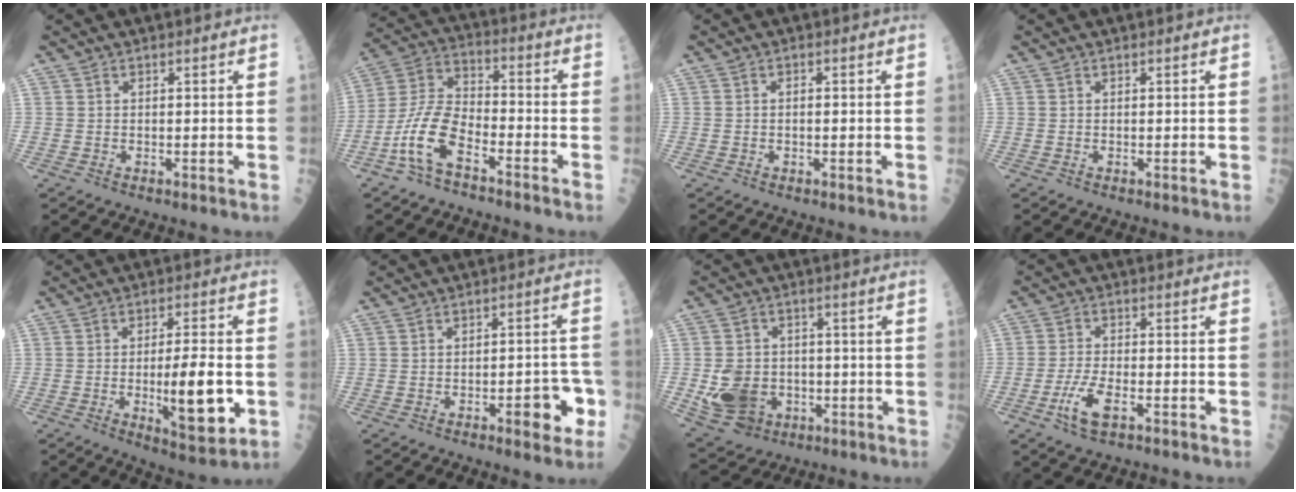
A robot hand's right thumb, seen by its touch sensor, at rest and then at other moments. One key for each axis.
{"total": 11.4, "fx": -5.8, "fy": 5.0, "fz": 8.4, "tx": -0.182, "ty": 0.048, "tz": -0.117}
{"total": 1.1, "fx": 0.0, "fy": 0.4, "fz": 1.0, "tx": -0.019, "ty": 0.003, "tz": -0.001}
{"total": 0.0}
{"total": 12.2, "fx": -2.1, "fy": 3.5, "fz": 11.5, "tx": -0.165, "ty": -0.003, "tz": -0.025}
{"total": 7.6, "fx": -2.8, "fy": 2.7, "fz": 6.5, "tx": -0.067, "ty": 0.023, "tz": -0.034}
{"total": 10.9, "fx": -1.9, "fy": 9.0, "fz": 5.9, "tx": -0.081, "ty": 0.007, "tz": -0.017}
{"total": 6.5, "fx": -3.0, "fy": 2.4, "fz": 5.3, "tx": -0.109, "ty": 0.012, "tz": -0.054}